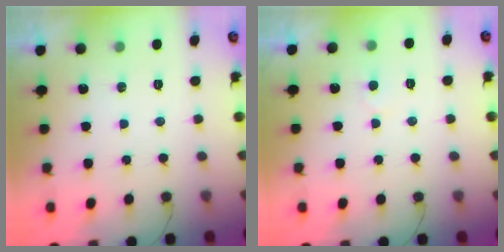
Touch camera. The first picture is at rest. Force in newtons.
{"total": 2.8, "press": 2.8, "slide": 0.2}